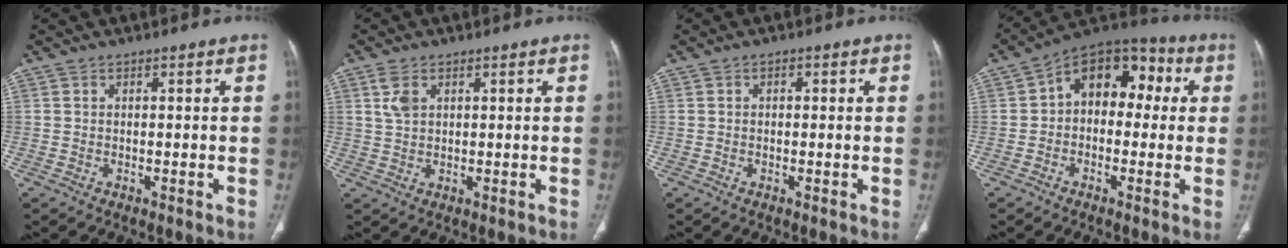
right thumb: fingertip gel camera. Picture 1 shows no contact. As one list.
[{"total": 3.6, "force": [1.6, 2.1, 2.5], "torque": [-0.053, 0.003, 0.040]}, {"total": 0.8, "force": [0.2, 0.6, 0.6], "torque": [-0.007, 0.003, 0.002]}, {"total": 13.2, "force": [1.7, 9.1, 9.4], "torque": [-0.090, 0.044, 0.007]}]